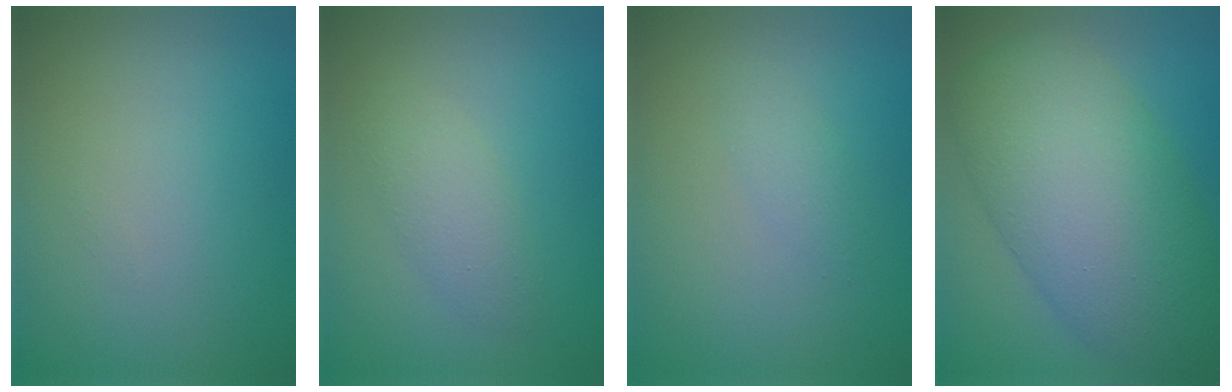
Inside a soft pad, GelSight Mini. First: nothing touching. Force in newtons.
{"total": 2.3, "press": 2.3, "slide": 0.1}
{"total": 1.2, "press": 1.2, "slide": 0.1}
{"total": 11.3, "press": 11.3, "slide": 0.4}